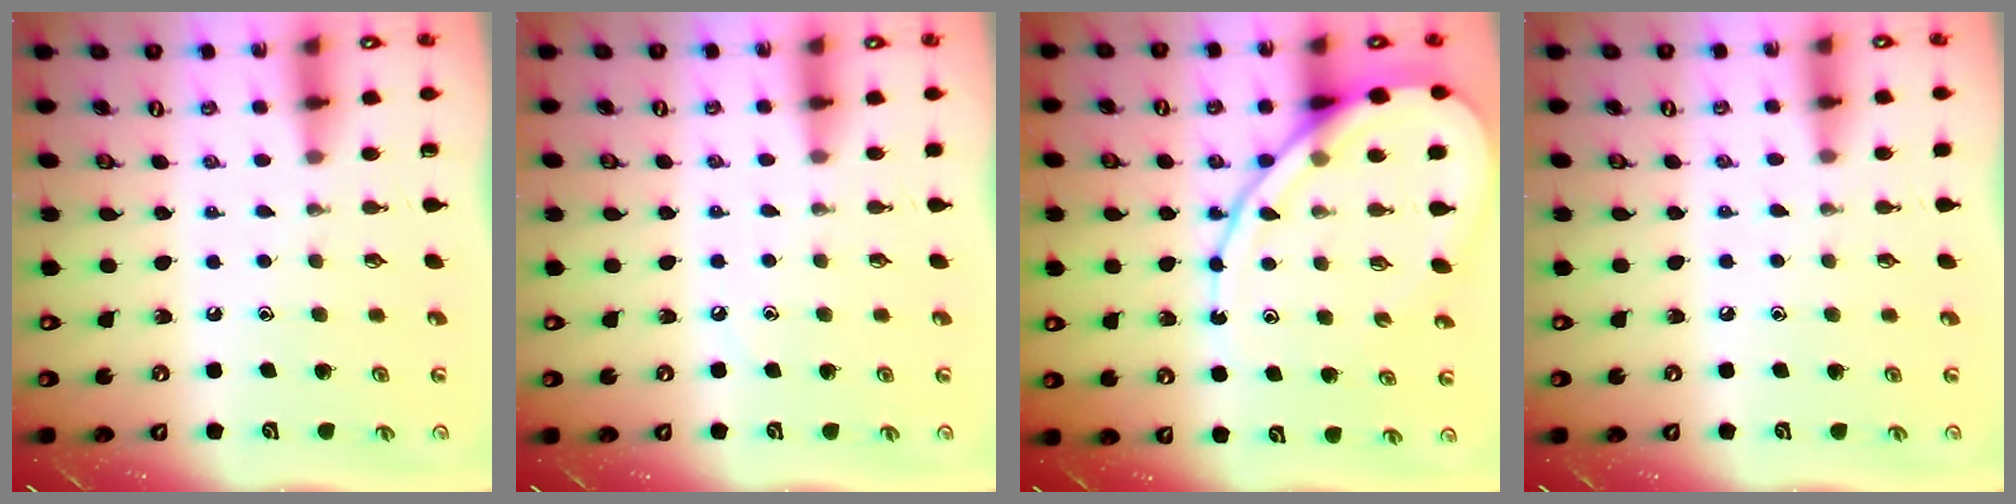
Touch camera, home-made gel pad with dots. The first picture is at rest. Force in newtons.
{"total": 2.3, "press": 2.2, "slide": 0.4}
{"total": 14.7, "press": 14.6, "slide": 1.7}
{"total": 2.9, "press": 2.9, "slide": 0.5}